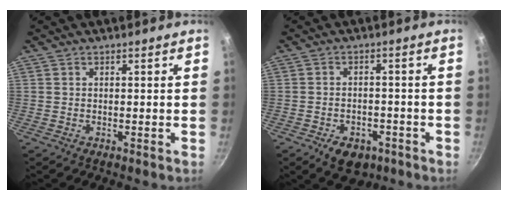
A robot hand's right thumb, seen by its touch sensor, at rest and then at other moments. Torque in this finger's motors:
{"motor_torque": [-0.10, 0.24, 0.19, 0.25, 0.11]}